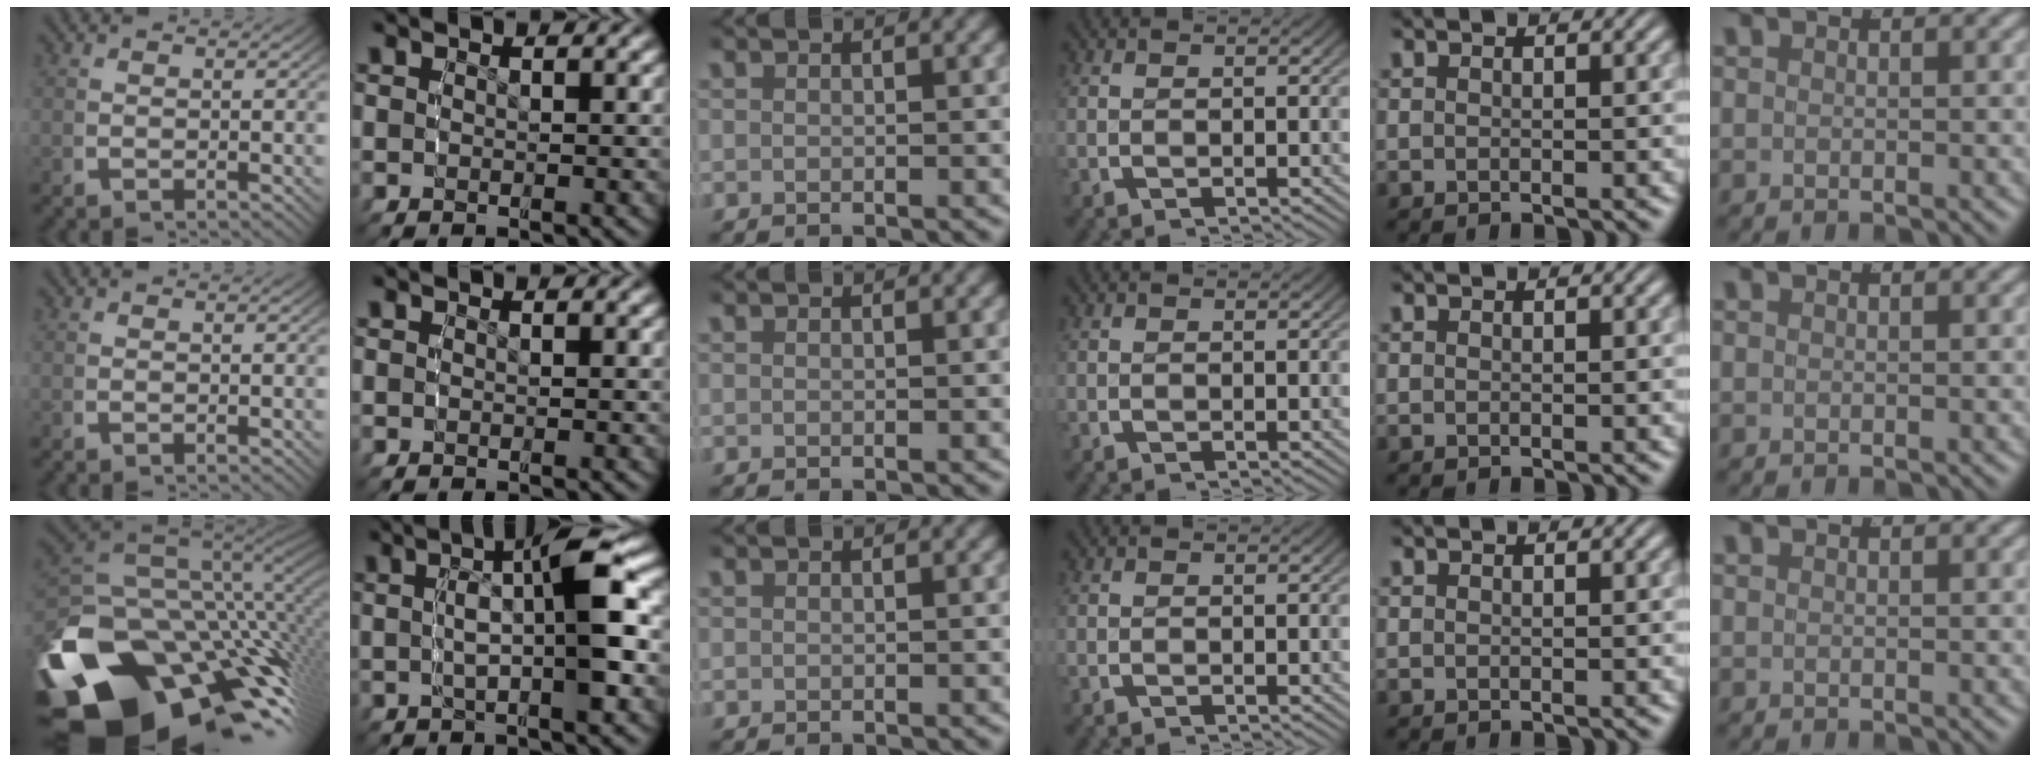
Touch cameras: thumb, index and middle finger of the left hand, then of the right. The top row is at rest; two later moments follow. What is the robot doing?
{"motion": "grasp_and_lifting", "object": "ethernet cable"}